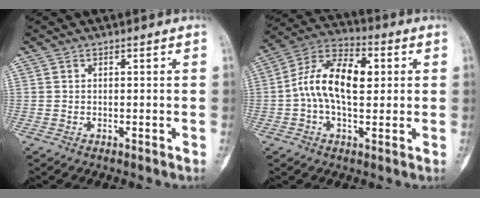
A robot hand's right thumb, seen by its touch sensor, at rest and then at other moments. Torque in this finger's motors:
{"motor_torque": [1.40, 1.66, 0.56, -0.48, 0.31]}